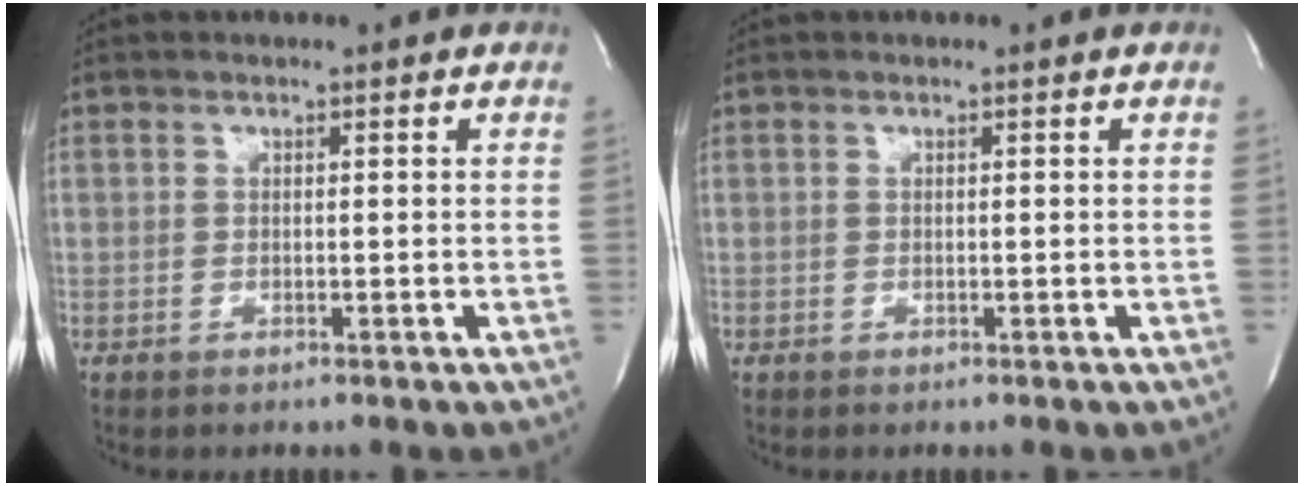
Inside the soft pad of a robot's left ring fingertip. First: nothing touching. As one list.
[{"total": 0.0}]